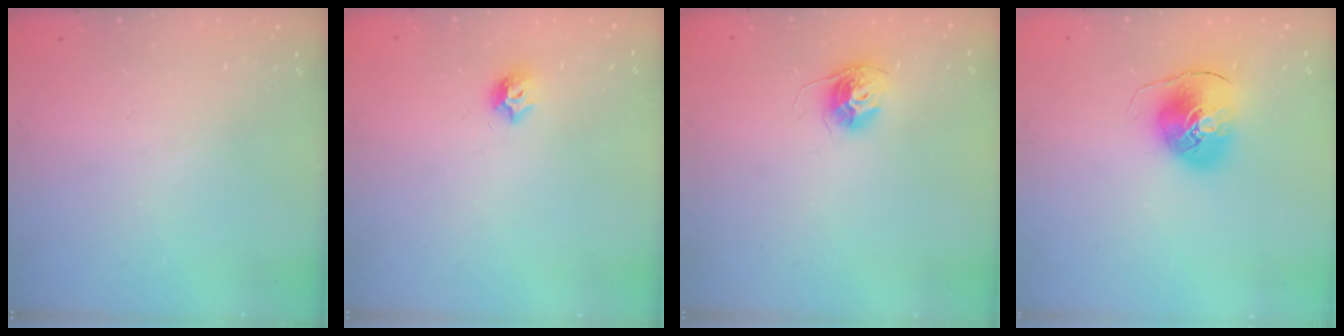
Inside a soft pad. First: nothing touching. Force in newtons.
{"total": 6.4, "press": 6.4, "slide": 0.3}
{"total": 10.8, "press": 10.8, "slide": 0.8}
{"total": 9.3, "press": 9.2, "slide": 1.0}